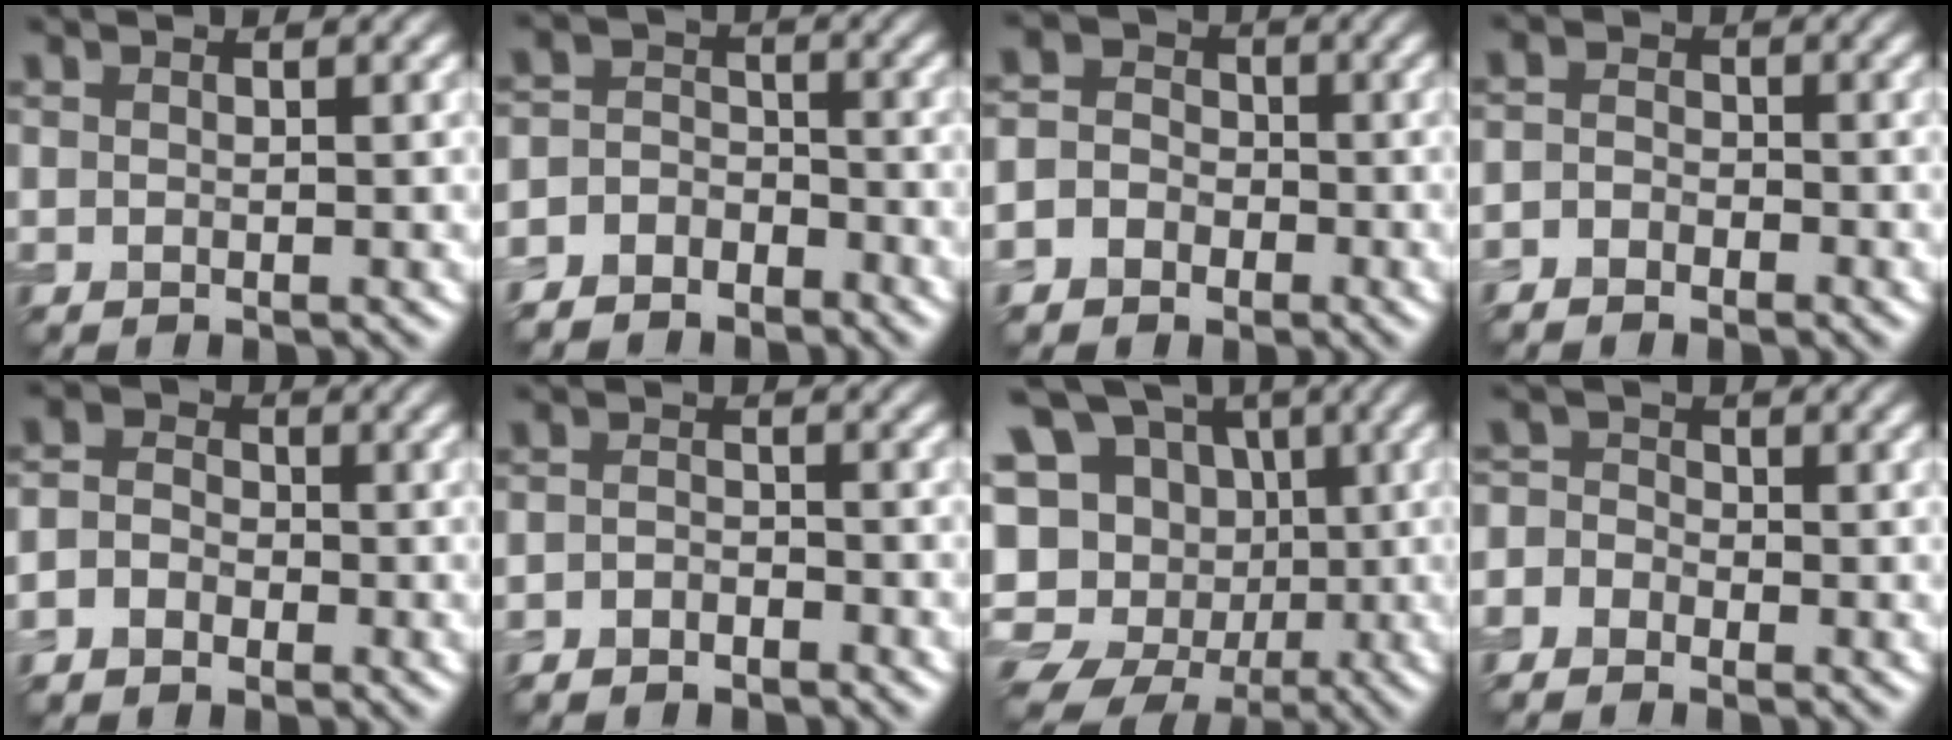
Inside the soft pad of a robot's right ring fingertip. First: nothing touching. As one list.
[{"total": 5.4, "force": [-4.2, 3.4, 0.7], "torque": [0.020, -0.001, -0.078]}, {"total": 5.7, "force": [-2.4, 5.0, 1.2], "torque": [-0.008, -0.003, -0.063]}, {"total": 2.0, "force": [-1.4, 1.3, 0.6], "torque": [0.001, 0.003, -0.037]}, {"total": 3.2, "force": [-1.2, 2.7, 1.4], "torque": [-0.008, 0.001, -0.030]}, {"total": 1.8, "force": [-1.3, 0.9, 0.8], "torque": [-0.014, 0.002, -0.028]}, {"total": 12.9, "force": [-4.1, 10.8, 5.8], "torque": [-0.126, -0.013, -0.056]}, {"total": 2.8, "force": [-1.6, 2.1, 0.7], "torque": [-0.005, 0.011, -0.042]}]